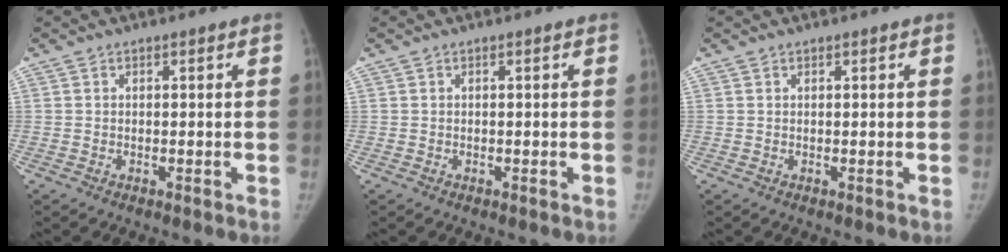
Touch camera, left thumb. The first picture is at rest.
{"total": 0.0}
{"total": 0.0}